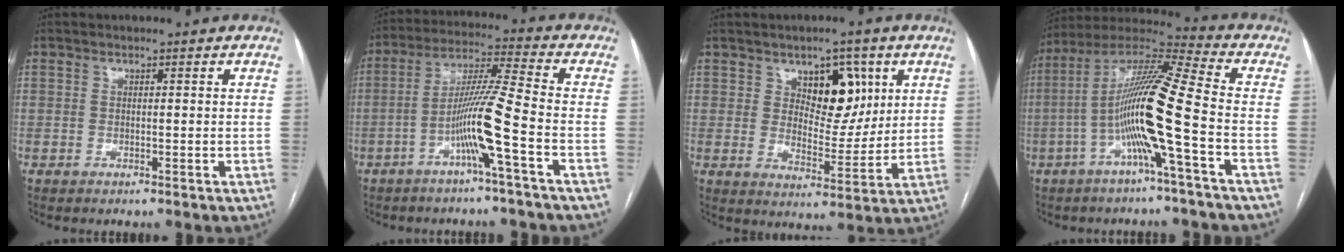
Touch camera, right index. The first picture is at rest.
{"total": 9.9, "force": [-3.9, -1.5, 9.0], "torque": [-0.176, 0.010, -0.075]}
{"total": 8.9, "force": [3.8, 4.8, 6.3], "torque": [-0.087, 0.007, 0.067]}
{"total": 15.1, "force": [-3.8, -0.9, 14.5], "torque": [-0.277, 0.012, -0.083]}